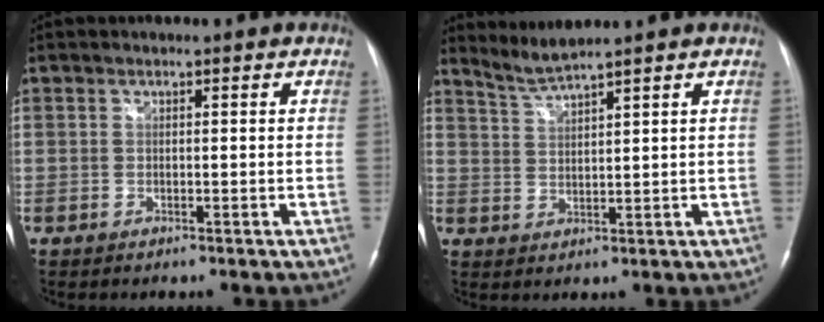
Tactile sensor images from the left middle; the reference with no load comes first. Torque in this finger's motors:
{"motor_torque": [-0.19, -0.12, -0.11, 0.00]}